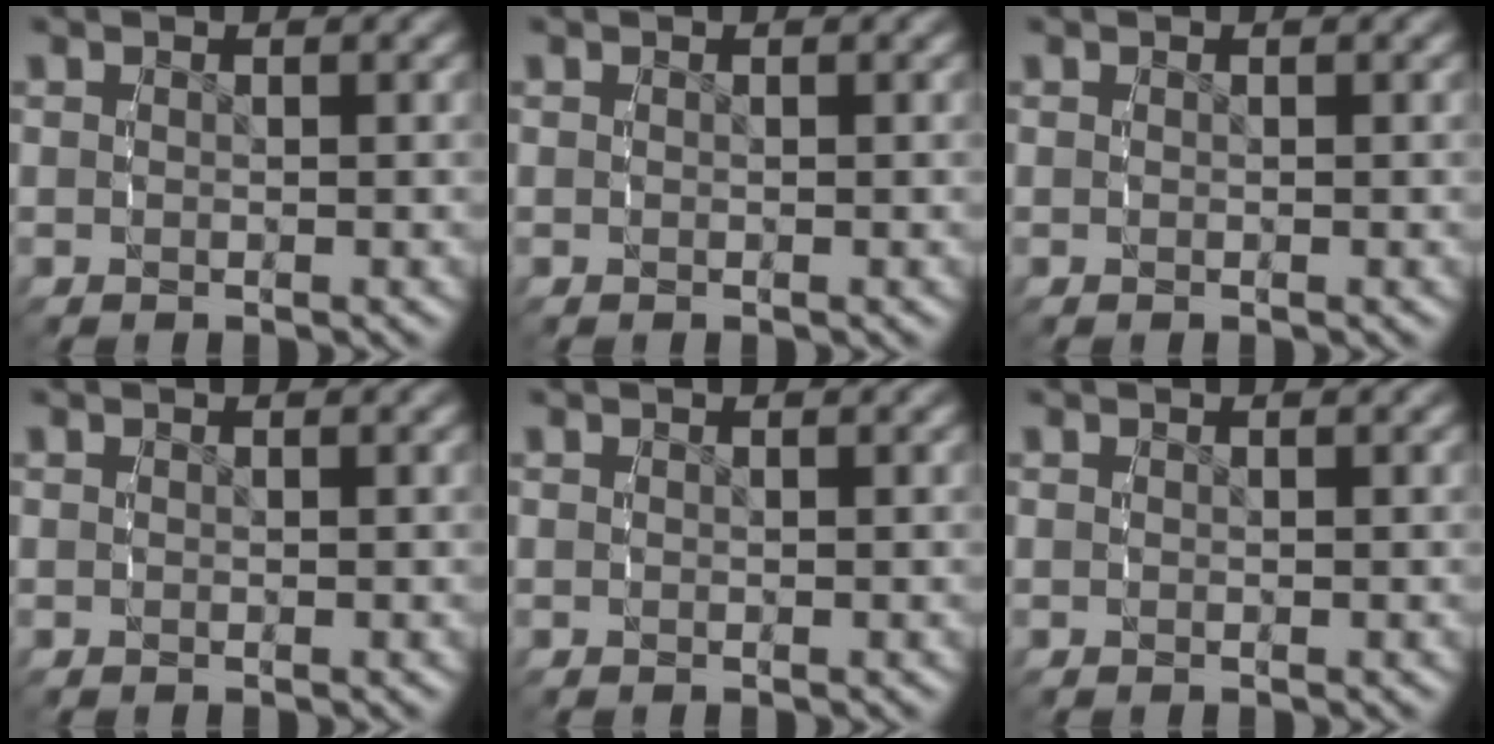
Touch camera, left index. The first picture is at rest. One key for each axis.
{"total": 0.0}
{"total": 0.0}
{"total": 0.0}
{"total": 0.0}
{"total": 0.0}